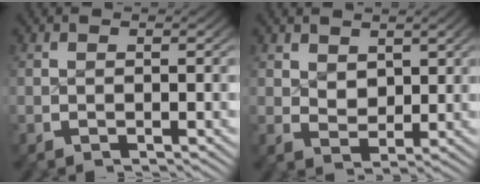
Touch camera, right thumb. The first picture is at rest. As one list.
[{"total": 2.3, "force": [1.4, 1.4, 1.1], "torque": [-0.018, -0.015, 0.036]}]